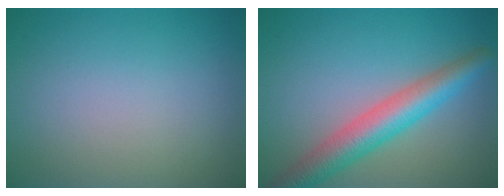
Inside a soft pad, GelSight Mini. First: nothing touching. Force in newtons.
{"total": 5.6, "press": 5.6, "slide": 0.1}